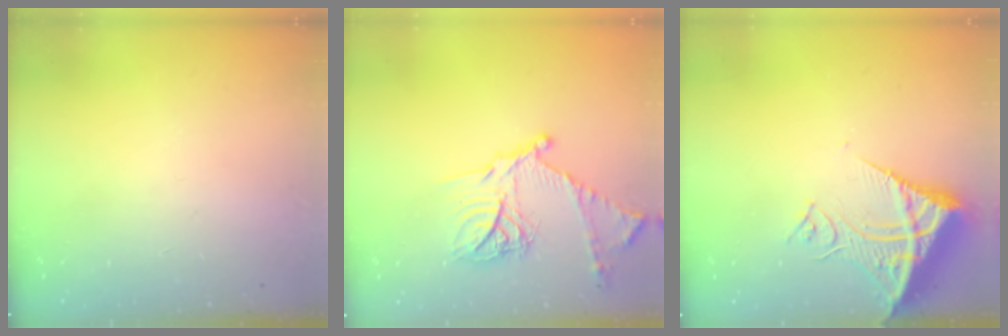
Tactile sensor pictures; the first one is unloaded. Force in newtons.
{"total": 18.3, "press": 18.2, "slide": 1.7}
{"total": 13.5, "press": 13.3, "slide": 1.8}